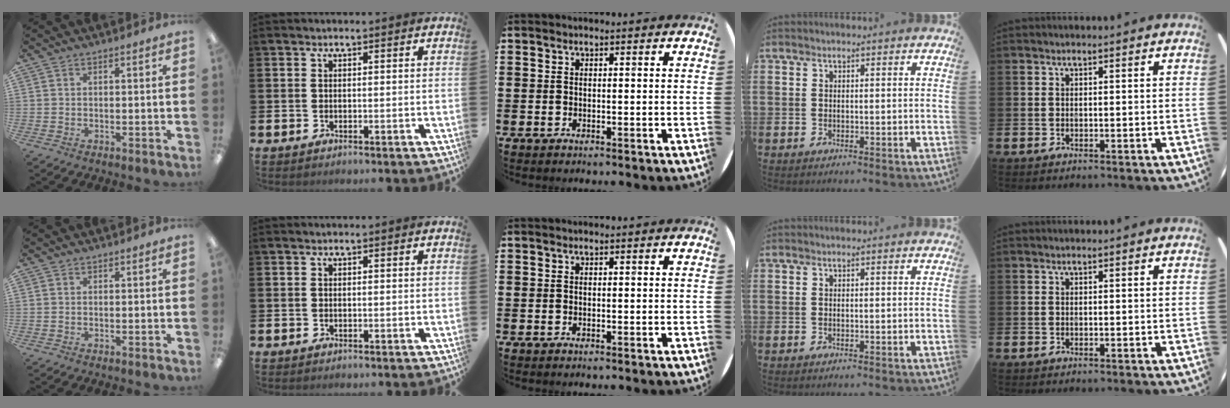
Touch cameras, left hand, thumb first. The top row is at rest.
{}